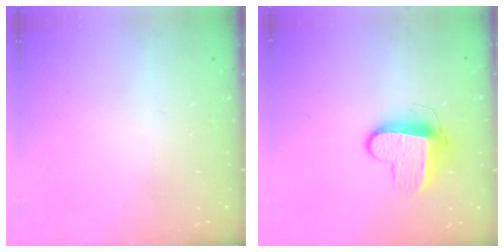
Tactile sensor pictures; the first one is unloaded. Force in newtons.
{"total": 10.3, "press": 10.3, "slide": 0.5}